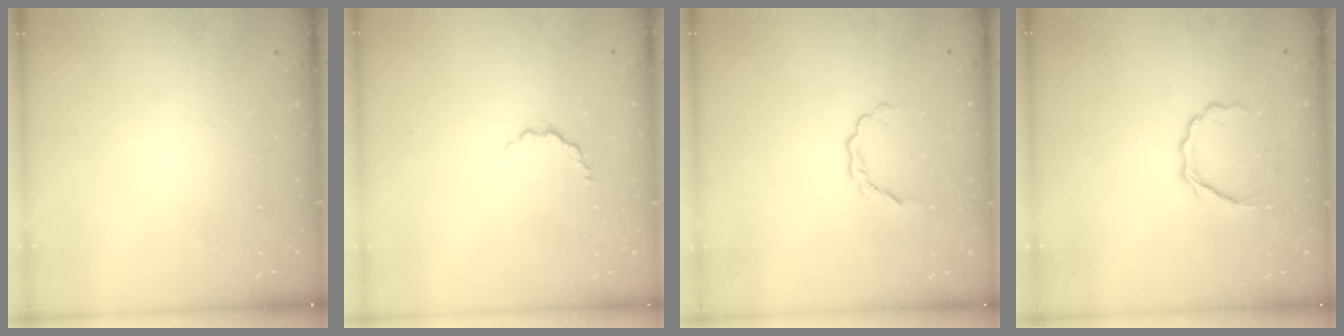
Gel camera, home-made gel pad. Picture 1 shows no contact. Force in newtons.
{"total": 4.4, "press": 4.3, "slide": 1.0}
{"total": 3.3, "press": 3.2, "slide": 0.7}
{"total": 5.3, "press": 5.1, "slide": 1.2}